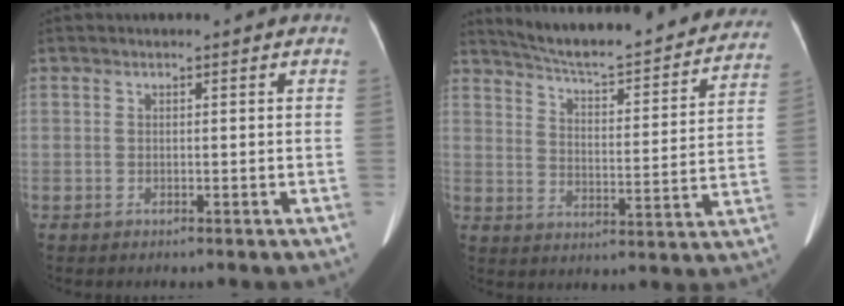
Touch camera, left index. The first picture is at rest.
{"total": 26.9, "force": [24.3, 4.4, 10.8], "torque": [-0.167, -0.041, 0.310]}